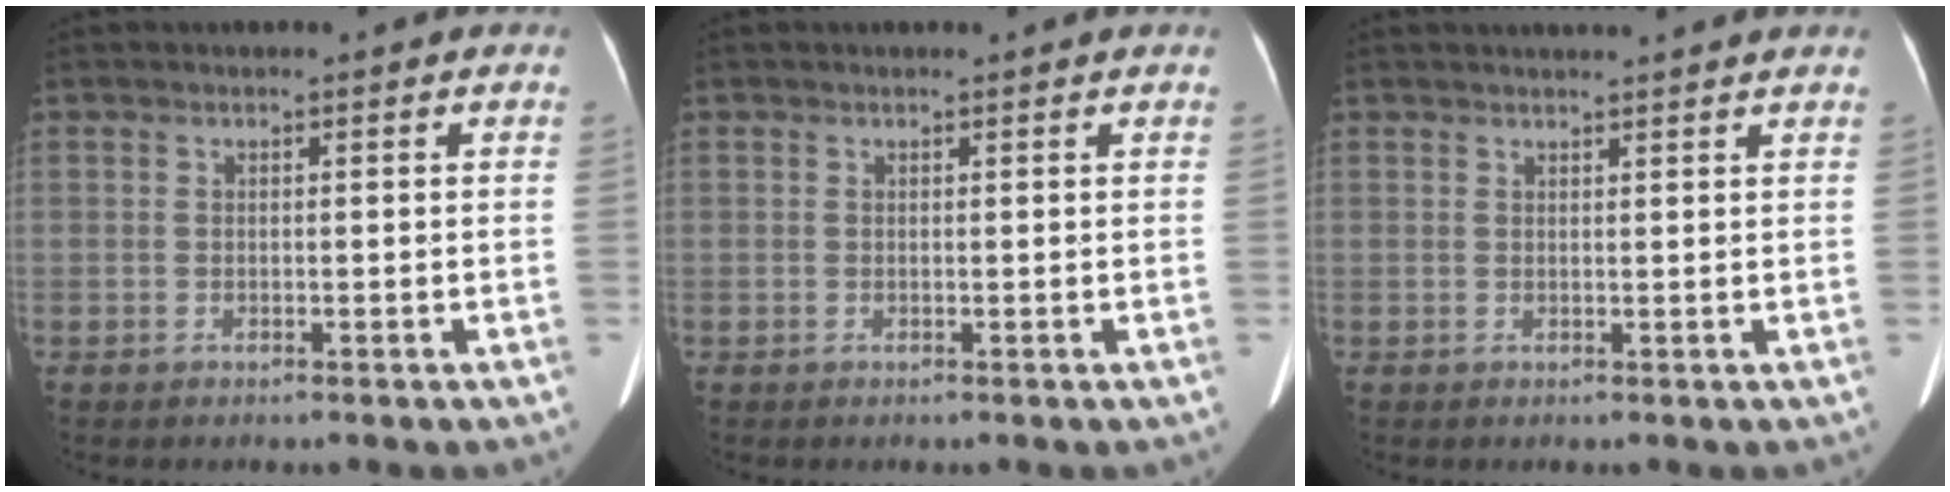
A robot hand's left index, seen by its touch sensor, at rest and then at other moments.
{"total": 0.8, "force": [0.7, 0.0, 0.2], "torque": [-0.008, 0.002, 0.009]}
{"total": 5.5, "force": [5.2, -0.3, 1.8], "torque": [-0.022, 0.021, 0.057]}